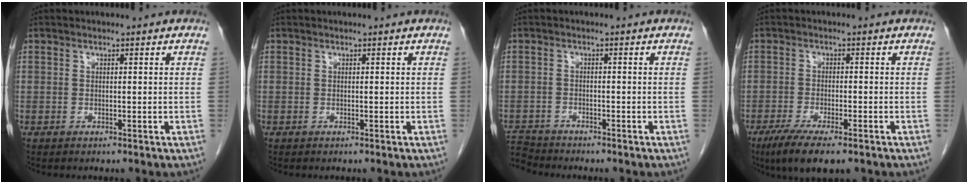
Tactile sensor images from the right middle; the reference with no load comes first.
{"total": 0.0}
{"total": 4.6, "force": [-4.5, 0.9, -0.3], "torque": [0.006, -0.007, -0.085]}
{"total": 8.2, "force": [-5.6, 1.7, 5.7], "torque": [-0.095, -0.018, -0.088]}